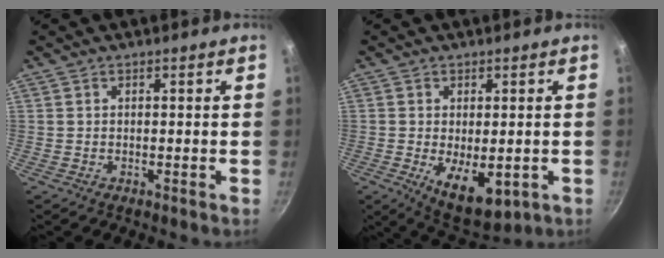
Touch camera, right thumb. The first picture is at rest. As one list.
[{"total": 9.5, "force": [-2.0, 4.8, 7.9], "torque": [-0.107, -0.013, -0.011]}]